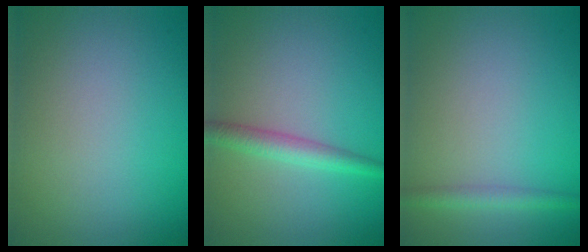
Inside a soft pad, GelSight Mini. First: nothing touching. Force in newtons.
{"total": 2.5, "press": 2.5, "slide": 0.1}
{"total": 1.7, "press": 1.7, "slide": 0.1}